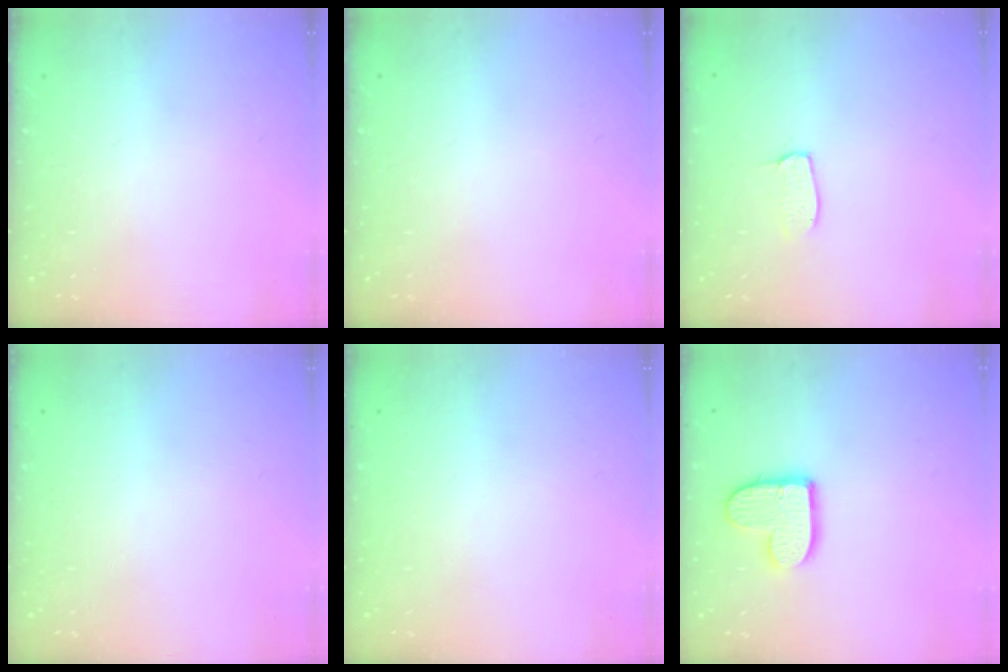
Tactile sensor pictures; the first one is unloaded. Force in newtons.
{"total": 0.0}
{"total": 3.9, "press": 3.9, "slide": 0.2}
{"total": 0.0}
{"total": 0.0}
{"total": 11.1, "press": 11.1, "slide": 0.5}